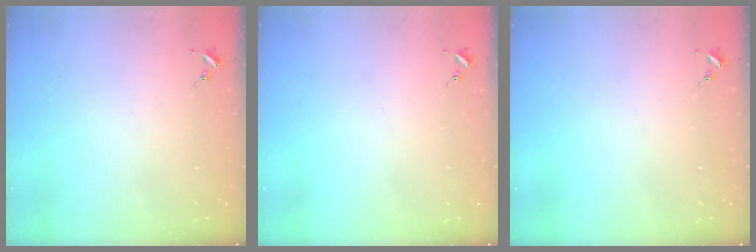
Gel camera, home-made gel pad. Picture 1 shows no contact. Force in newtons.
{"total": 0.0}
{"total": 0.0}